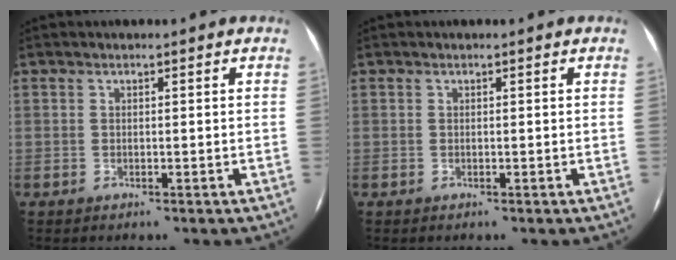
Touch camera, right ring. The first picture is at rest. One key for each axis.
{"total": 0.0}